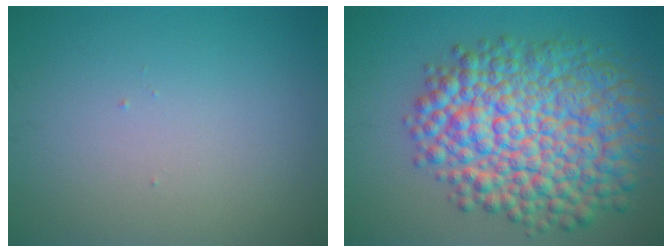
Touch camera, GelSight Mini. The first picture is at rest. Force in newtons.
{"total": 12.5, "press": 12.4, "slide": 0.3}